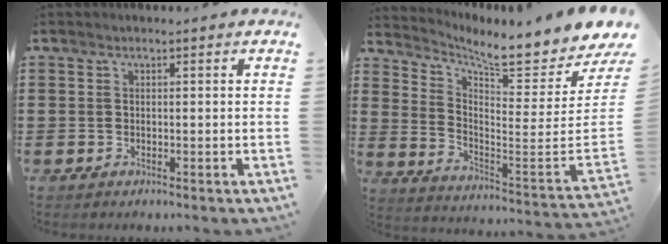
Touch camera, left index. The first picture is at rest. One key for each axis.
{"total": 6.4, "fx": 5.8, "fy": -0.3, "fz": 2.8, "tx": -0.072, "ty": -0.063, "tz": 0.090}